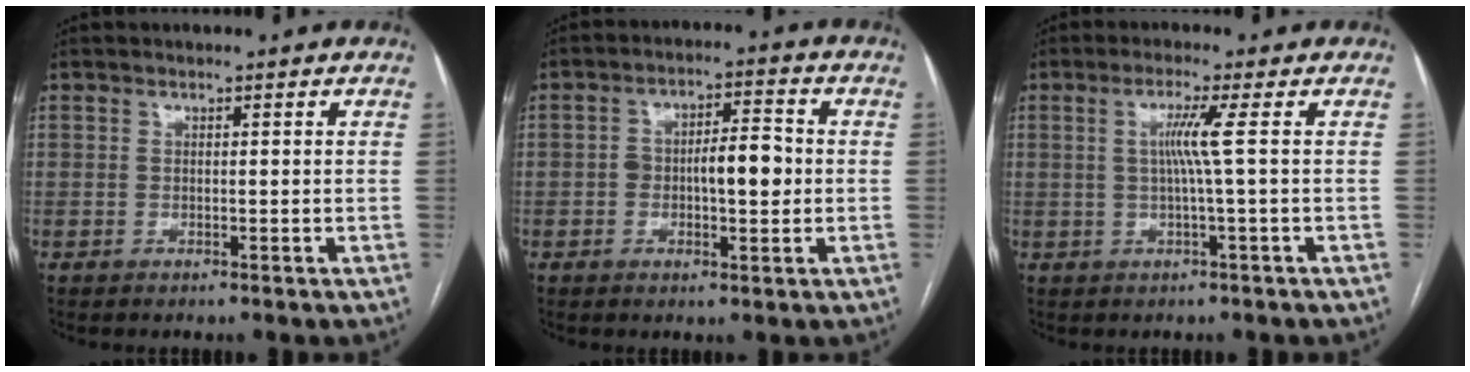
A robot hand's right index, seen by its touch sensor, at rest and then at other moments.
{"total": 6.6, "force": [-0.6, 2.4, 6.2], "torque": [-0.102, 0.018, -0.008]}
{"total": 4.1, "force": [0.4, -1.3, 3.8], "torque": [-0.077, 0.001, 0.009]}